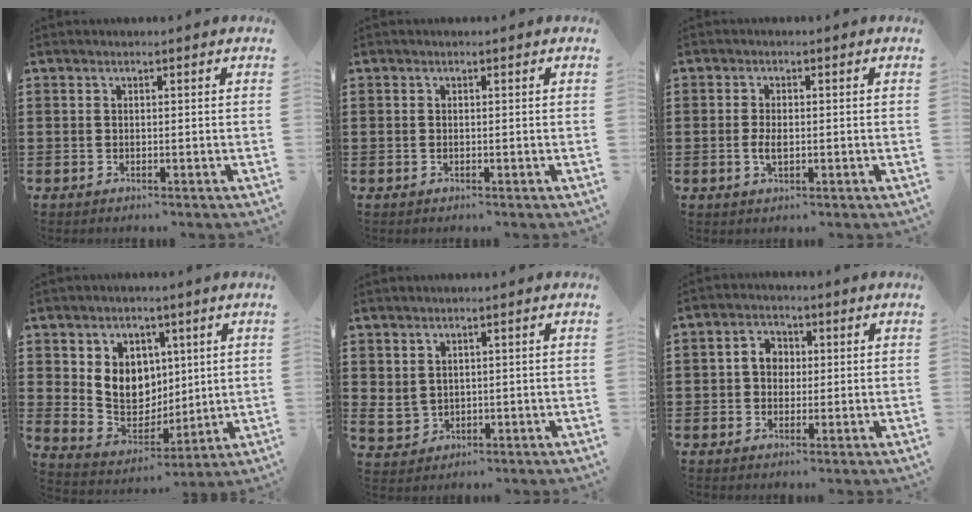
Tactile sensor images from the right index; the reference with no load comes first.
{"total": 0.0}
{"total": 2.6, "force": [-0.3, 1.2, 2.3], "torque": [-0.050, -0.002, -0.008]}
{"total": 8.3, "force": [2.6, 7.4, 2.6], "torque": [-0.070, -0.005, 0.054]}
{"total": 2.5, "force": [1.4, 1.9, 0.9], "torque": [-0.034, 0.004, 0.025]}
{"total": 3.8, "force": [0.1, 3.1, 2.2], "torque": [-0.052, 0.014, -0.002]}